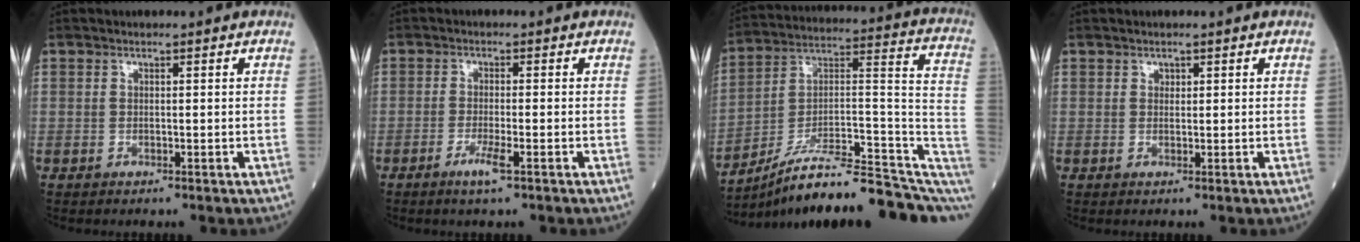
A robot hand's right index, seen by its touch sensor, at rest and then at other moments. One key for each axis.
{"total": 3.1, "fx": -1.7, "fy": 0.0, "fz": 2.6, "tx": -0.050, "ty": -0.006, "tz": -0.034}
{"total": 21.2, "fx": -16.0, "fy": 3.2, "fz": 13.5, "tx": -0.139, "ty": 0.052, "tz": -0.246}
{"total": 0.7, "fx": 0.4, "fy": 0.5, "fz": 0.2, "tx": 0.002, "ty": -0.003, "tz": 0.005}